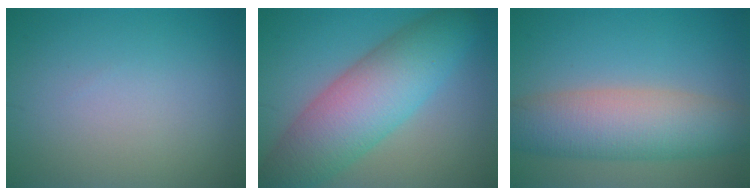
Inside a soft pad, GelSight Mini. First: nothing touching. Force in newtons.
{"total": 9.2, "press": 9.2, "slide": 0.2}
{"total": 7.6, "press": 7.6, "slide": 0.5}